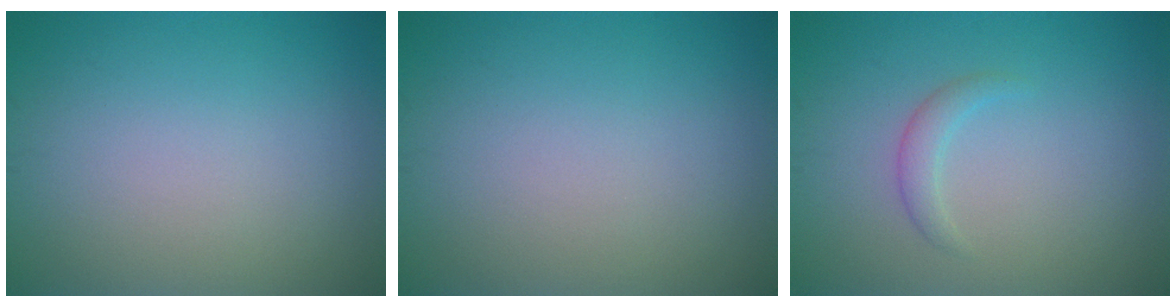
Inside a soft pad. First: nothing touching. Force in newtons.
{"total": 0.0}
{"total": 1.4, "press": 1.4, "slide": 0.1}